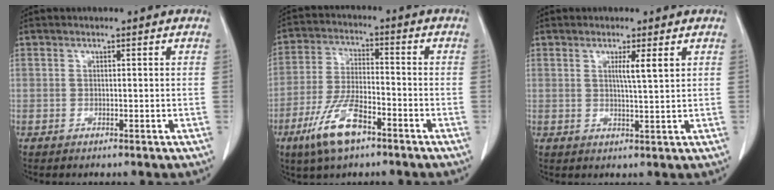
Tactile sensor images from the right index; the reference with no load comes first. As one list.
[{"total": 10.0, "force": [-5.9, 2.8, 7.6], "torque": [-0.161, -0.011, -0.109]}, {"total": 2.9, "force": [1.2, -0.3, 2.7], "torque": [-0.049, -0.003, 0.020]}]